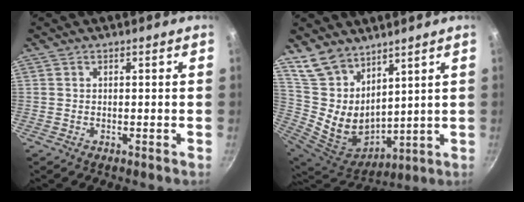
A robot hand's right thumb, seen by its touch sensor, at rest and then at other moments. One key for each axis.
{"total": 15.8, "fx": 10.5, "fy": 9.5, "fz": 7.1, "tx": -0.122, "ty": -0.066, "tz": 0.226}